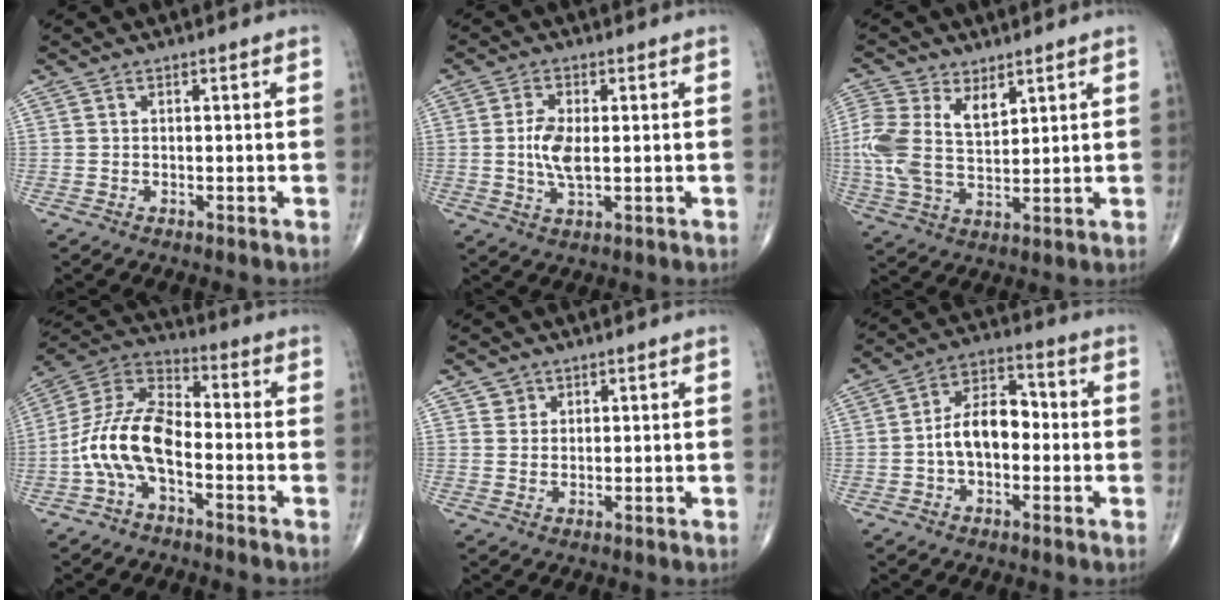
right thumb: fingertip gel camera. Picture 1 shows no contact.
{"total": 6.0, "force": [0.1, 2.7, 5.3], "torque": [-0.110, -0.006, 0.000]}
{"total": 10.7, "force": [3.7, 6.0, 8.1], "torque": [-0.176, -0.002, 0.076]}
{"total": 12.9, "force": [-3.8, 6.5, 10.5], "torque": [-0.211, 0.050, -0.083]}
{"total": 2.2, "force": [1.3, 1.7, 0.1], "torque": [0.017, -0.007, 0.015]}
{"total": 9.9, "force": [-1.1, 6.1, 7.7], "torque": [-0.116, 0.038, -0.031]}